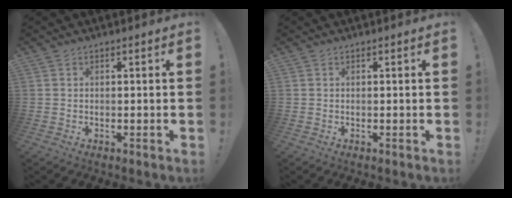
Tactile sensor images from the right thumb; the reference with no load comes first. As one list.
[{"total": 0.0}]